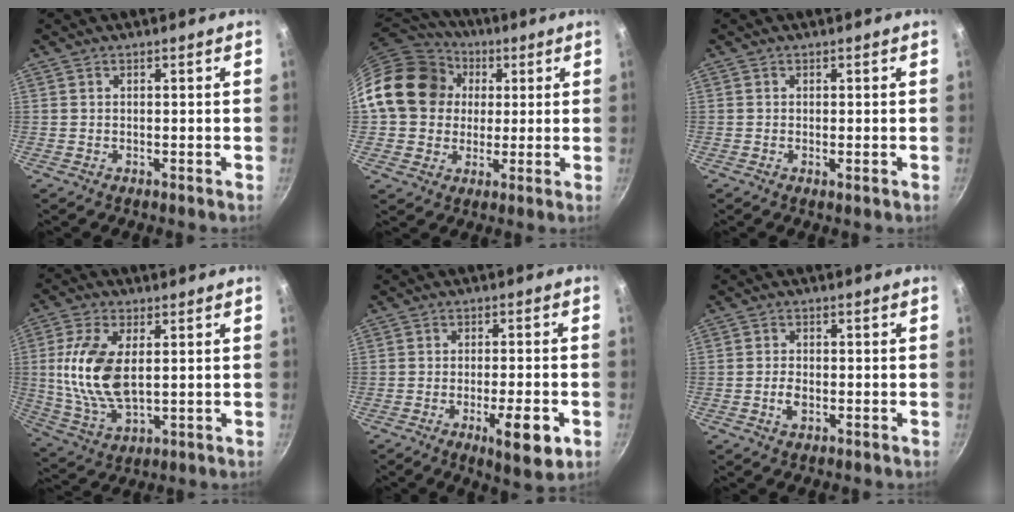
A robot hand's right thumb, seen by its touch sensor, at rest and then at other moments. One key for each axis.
{"total": 17.8, "fx": 2.8, "fy": 15.3, "fz": 8.7, "tx": -0.131, "ty": 0.032, "tz": 0.043}
{"total": 0.9, "fx": -0.2, "fy": 0.3, "fz": 0.8, "tx": -0.015, "ty": -0.002, "tz": -0.004}
{"total": 13.5, "fx": 1.9, "fy": 7.0, "fz": 11.4, "tx": -0.224, "ty": -0.007, "tz": 0.041}
{"total": 9.0, "fx": -3.4, "fy": 2.6, "fz": 7.9, "tx": -0.102, "ty": 0.012, "tz": -0.044}
{"total": 2.7, "fx": -0.8, "fy": 1.7, "fz": 2.0, "tx": -0.038, "ty": 0.008, "tz": -0.017}